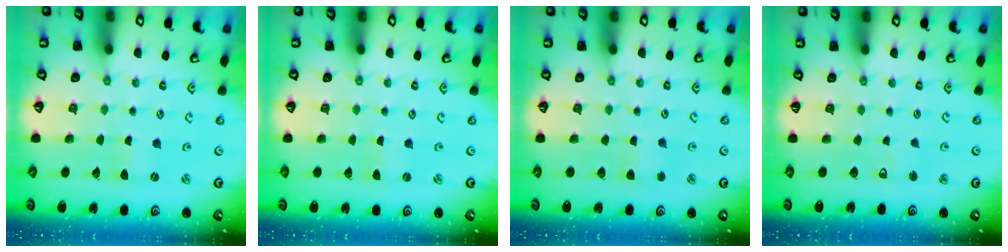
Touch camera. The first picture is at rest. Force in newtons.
{"total": 0.0}
{"total": 3.4, "press": 3.4, "slide": 0.3}
{"total": 2.9, "press": 2.9, "slide": 0.6}